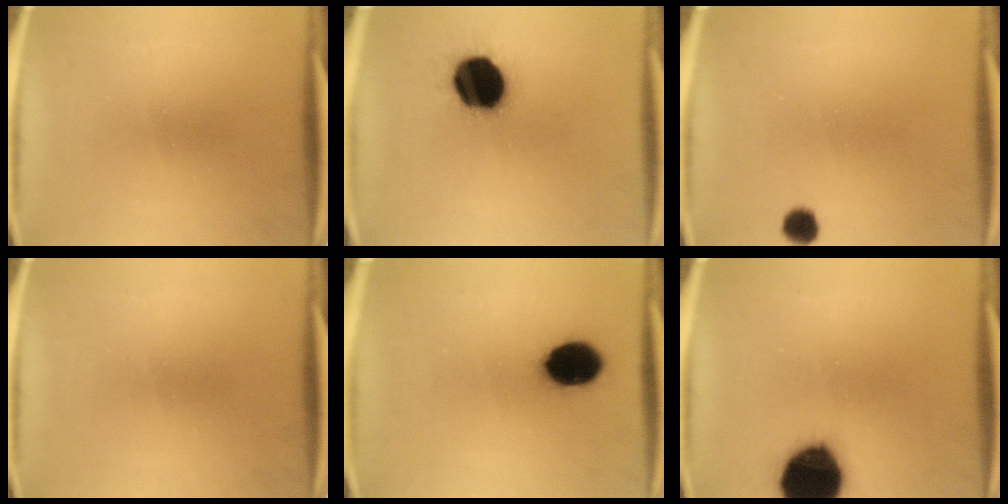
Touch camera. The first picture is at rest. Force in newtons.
{"total": 18.0}
{"total": 3.1}
{"total": 0.0}
{"total": 11.1}
{"total": 19.6}